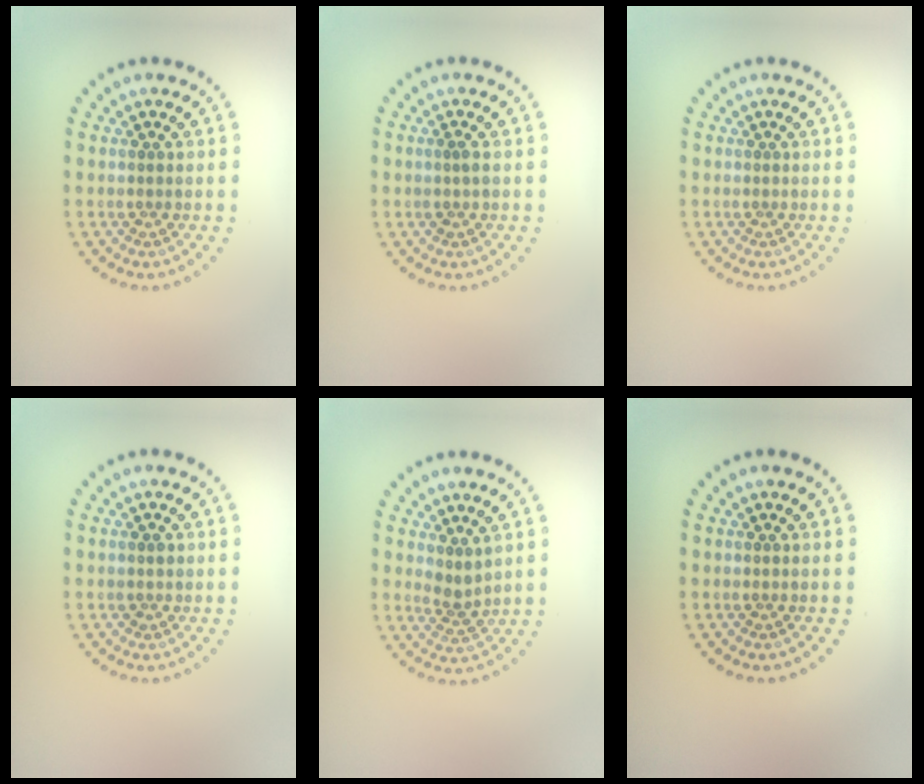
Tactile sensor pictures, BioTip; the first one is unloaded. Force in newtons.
{"total": 0.7, "press": 0.7, "slide": 0.3}
{"total": 0.0}
{"total": 0.7, "press": 0.7, "slide": 0.2}
{"total": 2.0, "press": 1.6, "slide": 1.3}
{"total": 0.0}